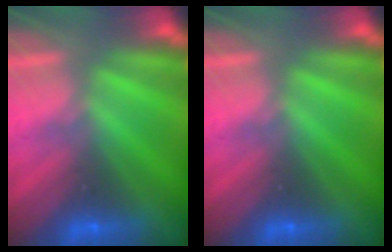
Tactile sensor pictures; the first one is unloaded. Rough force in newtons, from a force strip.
{"total": 0.0}